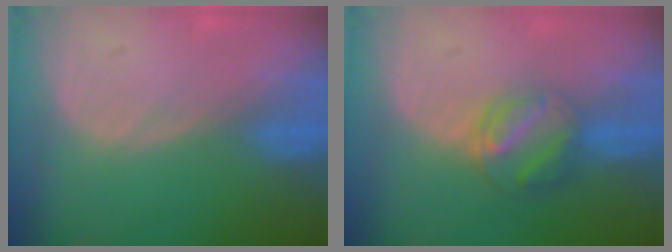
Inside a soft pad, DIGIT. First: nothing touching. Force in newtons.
{"total": 6.4, "press": 5.6, "slide": 3.1}